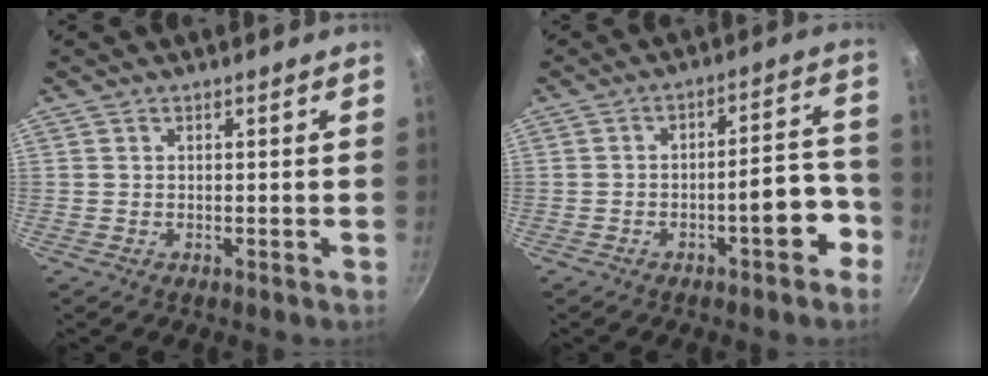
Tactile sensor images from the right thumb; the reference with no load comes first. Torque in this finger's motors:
{"motor_torque": [1.38, 1.17, 1.30, -0.16, 0.26]}